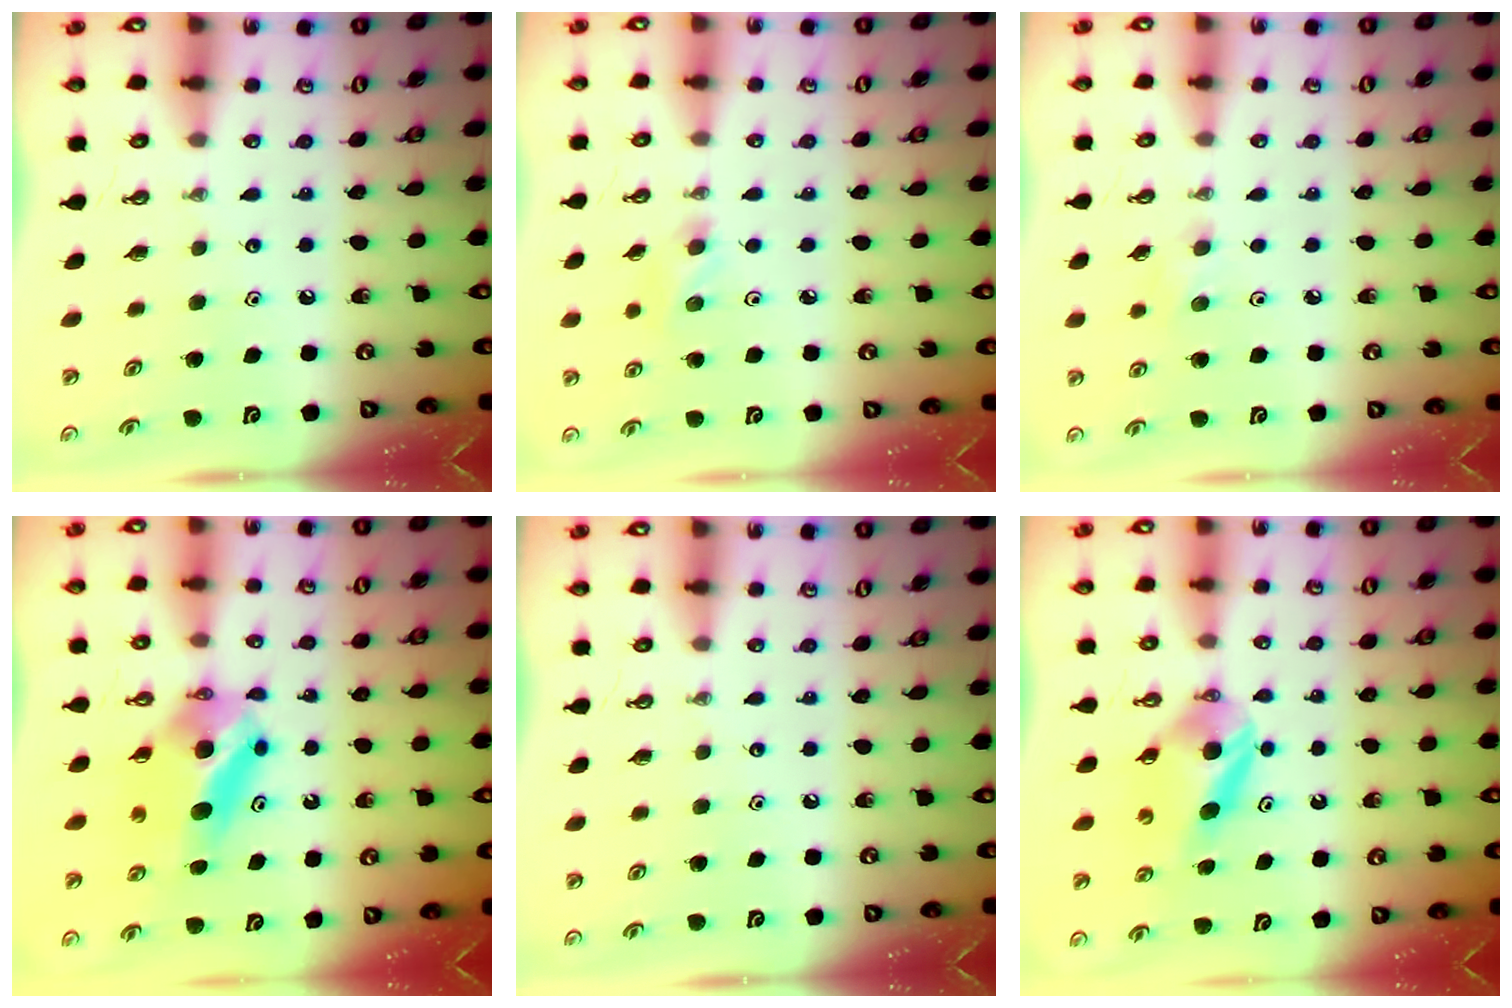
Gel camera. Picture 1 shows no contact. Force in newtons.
{"total": 3.6, "press": 3.5, "slide": 0.7}
{"total": 4.3, "press": 3.9, "slide": 1.9}
{"total": 8.1, "press": 6.0, "slide": 5.4}
{"total": 0.0}
{"total": 5.6, "press": 5.5, "slide": 1.1}